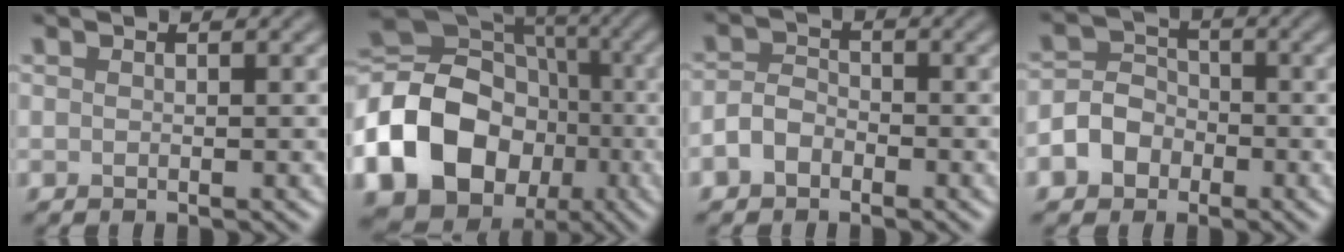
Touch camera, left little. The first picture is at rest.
{"total": 18.4, "force": [-5.7, 15.0, 9.0], "torque": [-0.202, -0.011, -0.123]}
{"total": 2.2, "force": [-1.2, 1.5, 1.1], "torque": [-0.023, 0.004, -0.030]}
{"total": 3.9, "force": [-1.7, 3.1, 1.5], "torque": [-0.014, 0.004, -0.041]}